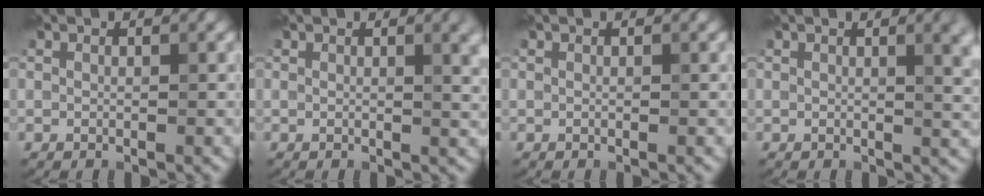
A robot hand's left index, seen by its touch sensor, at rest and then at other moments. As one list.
[{"total": 3.2, "force": [1.3, 1.0, 2.8], "torque": [-0.037, 0.003, 0.019]}, {"total": 0.0}, {"total": 4.2, "force": [1.3, 1.5, 3.6], "torque": [-0.038, 0.002, 0.023]}]